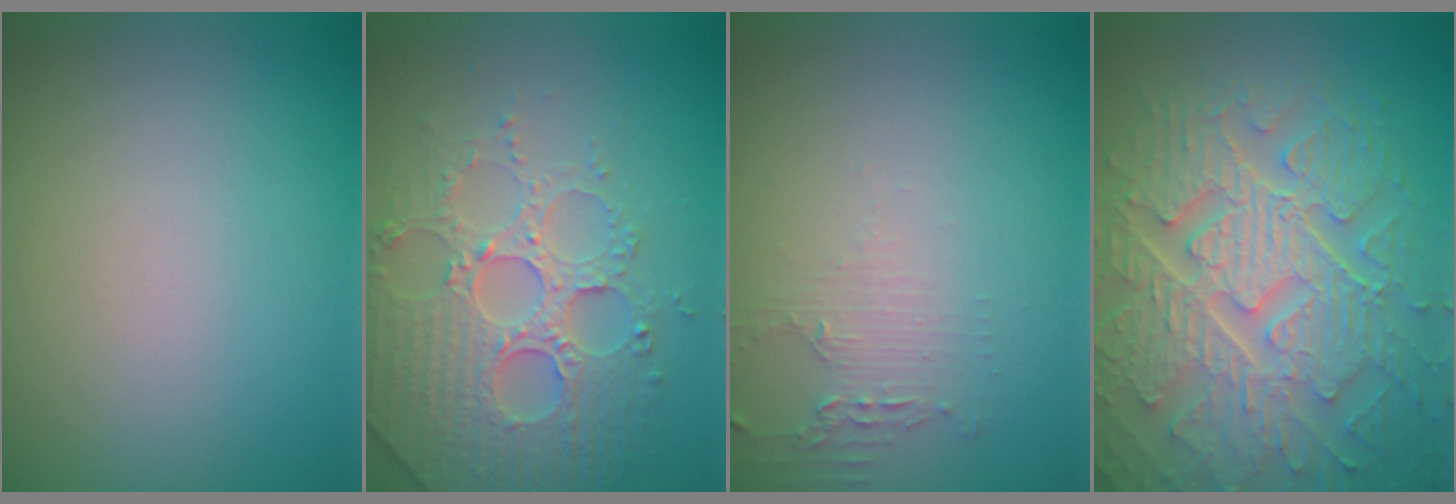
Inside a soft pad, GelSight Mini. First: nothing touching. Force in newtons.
{"total": 5.1, "press": 4.9, "slide": 1.2}
{"total": 1.5, "press": 1.5, "slide": 0.4}
{"total": 10.8, "press": 7.2, "slide": 8.0}